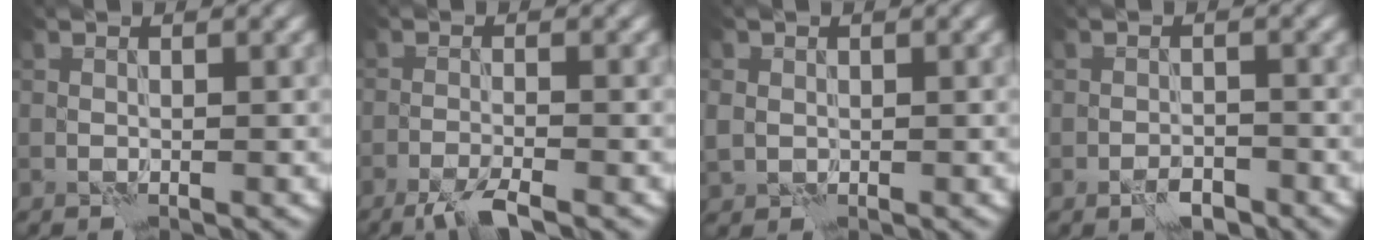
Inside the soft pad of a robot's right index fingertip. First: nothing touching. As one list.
[{"total": 3.5, "force": [-2.6, 0.4, 2.3], "torque": [-0.044, 0.000, -0.056]}, {"total": 1.7, "force": [0.0, 1.6, 0.6], "torque": [-0.016, -0.002, -0.002]}, {"total": 2.2, "force": [-1.6, 0.8, 1.3], "torque": [-0.020, 0.006, -0.030]}]